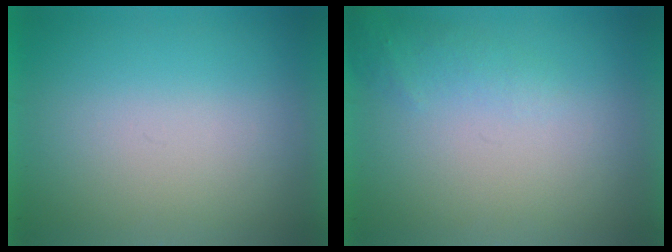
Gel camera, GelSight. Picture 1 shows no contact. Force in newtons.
{"total": 1.4}